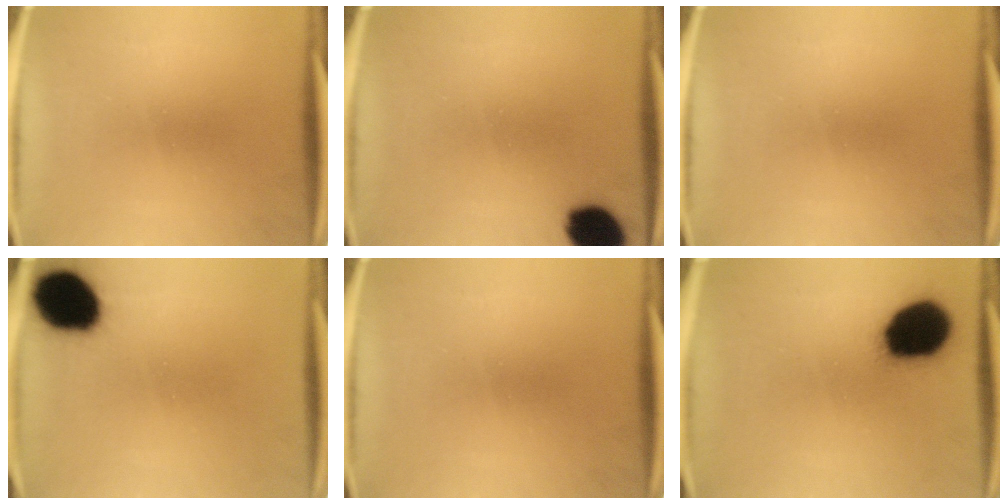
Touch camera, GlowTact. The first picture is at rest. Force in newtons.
{"total": 10.8}
{"total": 0.0}
{"total": 16.5}
{"total": 0.0}
{"total": 17.1}